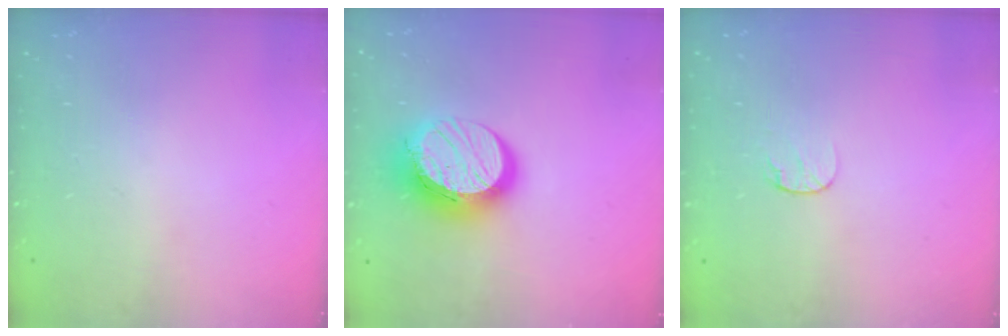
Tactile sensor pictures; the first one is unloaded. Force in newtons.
{"total": 15.1, "press": 15.0, "slide": 1.7}
{"total": 5.7, "press": 5.6, "slide": 0.6}